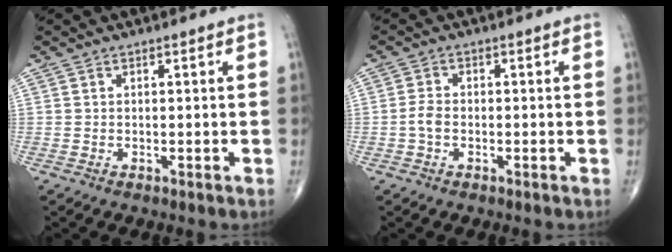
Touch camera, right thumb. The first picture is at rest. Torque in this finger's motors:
{"motor_torque": [0.51, 0.91, 0.57, -0.28, 0.02]}